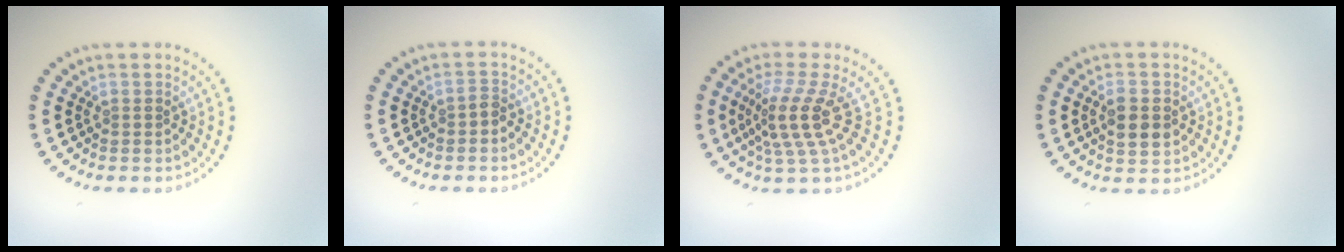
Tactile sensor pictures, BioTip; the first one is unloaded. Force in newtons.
{"total": 1.0, "press": 0.8, "slide": 0.6}
{"total": 4.1, "press": 2.8, "slide": 3.0}
{"total": 3.2, "press": 3.2, "slide": 0.3}